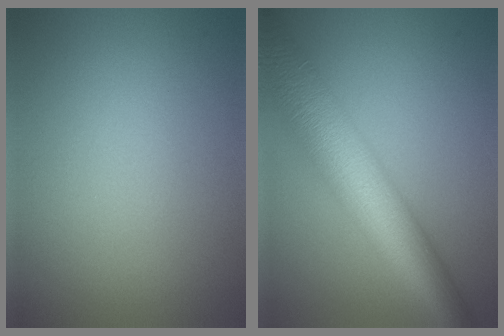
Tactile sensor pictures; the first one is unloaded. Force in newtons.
{"total": 11.7, "press": 11.7, "slide": 0.6}